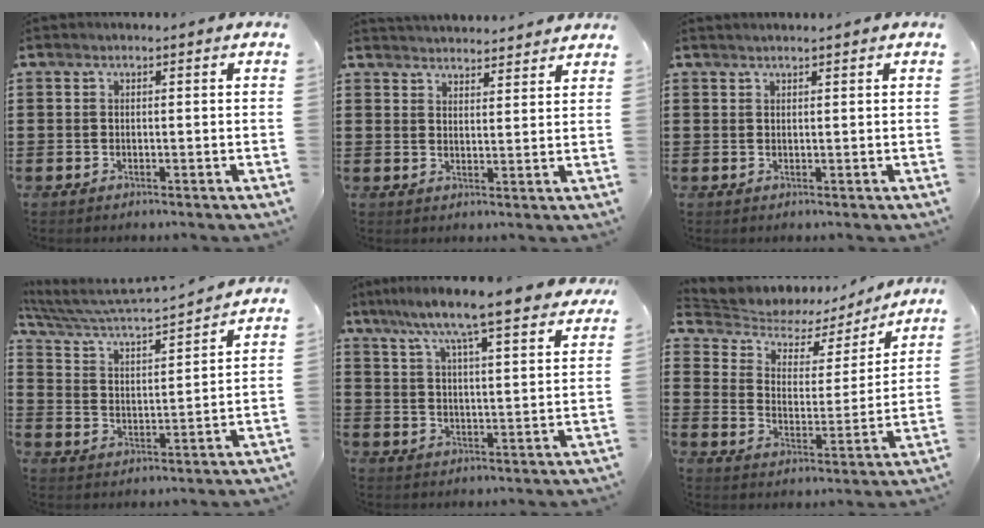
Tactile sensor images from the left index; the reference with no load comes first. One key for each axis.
{"total": 3.2, "fx": 3.2, "fy": 0.0, "fz": -0.2, "tx": -0.005, "ty": -0.012, "tz": 0.060}
{"total": 0.8, "fx": 0.8, "fy": -0.1, "fz": 0.2, "tx": -0.005, "ty": -0.002, "tz": 0.016}
{"total": 5.0, "fx": 4.7, "fy": 0.2, "fz": 1.6, "tx": -0.056, "ty": -0.036, "tz": 0.072}
{"total": 8.7, "fx": 7.4, "fy": 0.0, "fz": 4.5, "tx": -0.117, "ty": -0.039, "tz": 0.123}
{"total": 4.6, "fx": 3.5, "fy": 2.7, "fz": 1.3, "tx": -0.052, "ty": -0.022, "tz": 0.054}